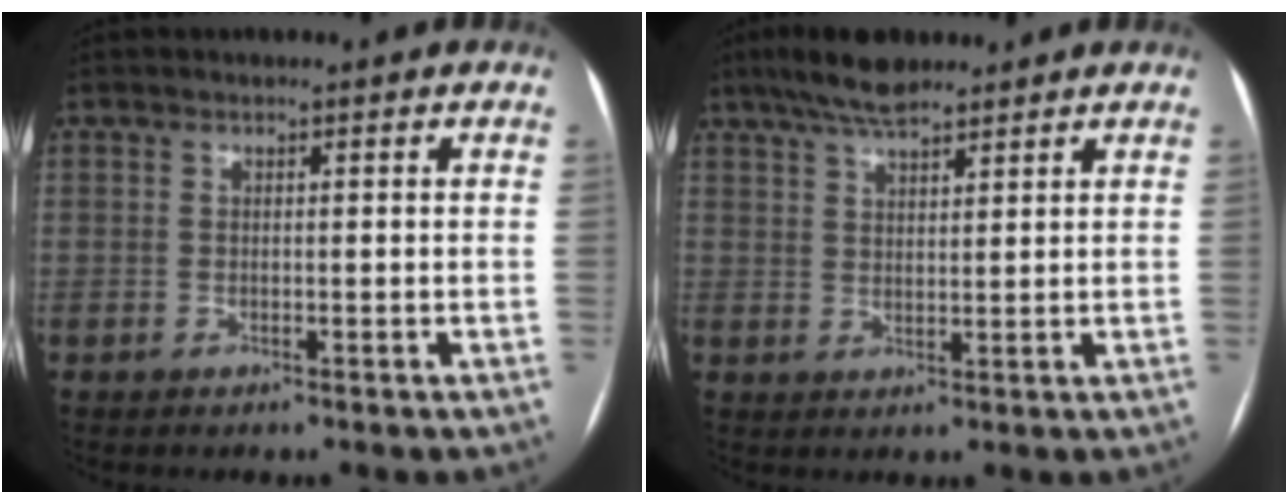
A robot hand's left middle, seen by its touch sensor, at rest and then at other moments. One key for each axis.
{"total": 6.8, "fx": 5.4, "fy": 1.6, "fz": 3.8, "tx": -0.073, "ty": 0.018, "tz": 0.097}